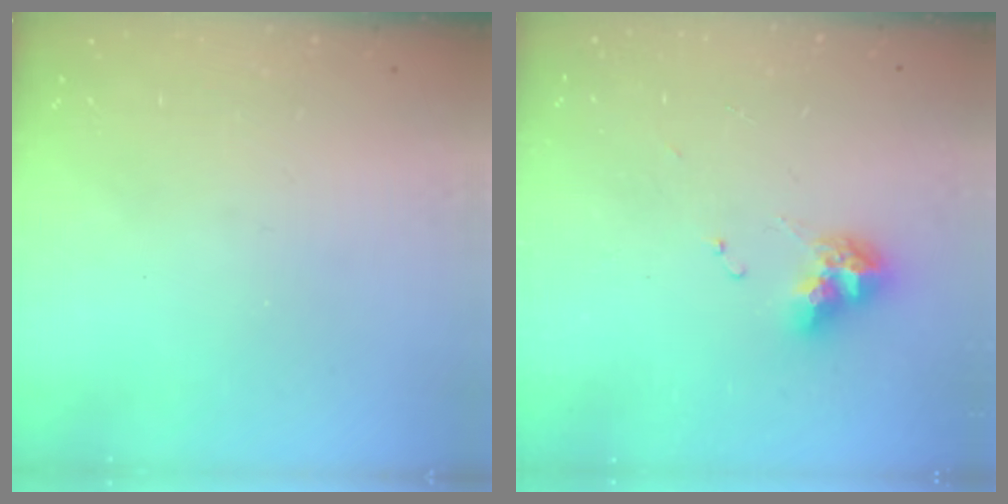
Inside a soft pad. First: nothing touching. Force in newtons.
{"total": 9.0, "press": 8.9, "slide": 0.9}